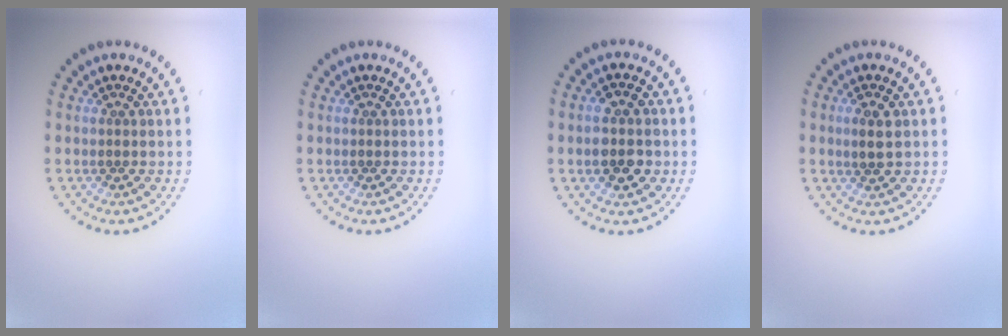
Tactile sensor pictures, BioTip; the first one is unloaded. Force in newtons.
{"total": 0.0}
{"total": 2.8, "press": 2.8, "slide": 0.3}
{"total": 1.8, "press": 1.8, "slide": 0.4}